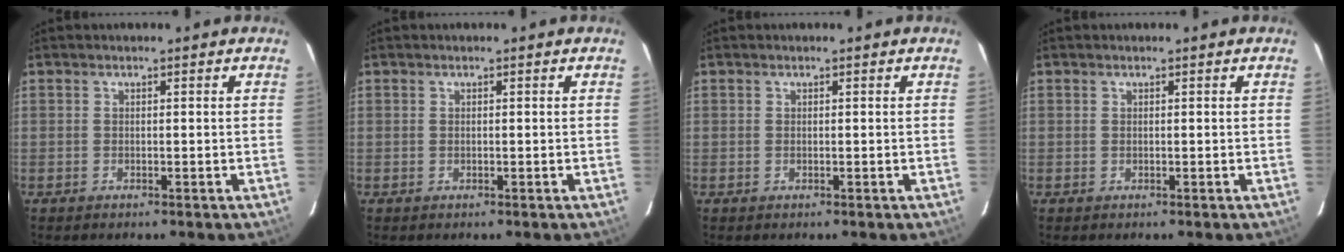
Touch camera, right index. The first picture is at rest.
{"total": 0.0}
{"total": 0.0}
{"total": 0.0}